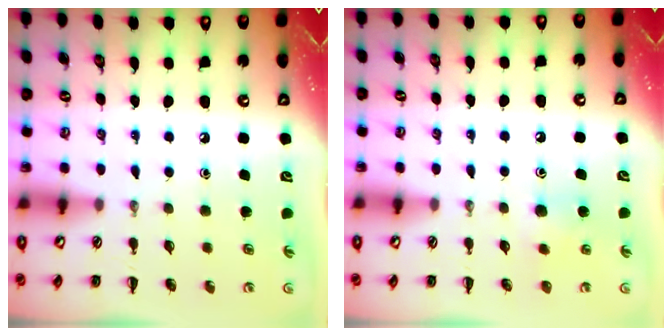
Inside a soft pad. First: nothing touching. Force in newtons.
{"total": 5.7, "press": 5.4, "slide": 1.8}